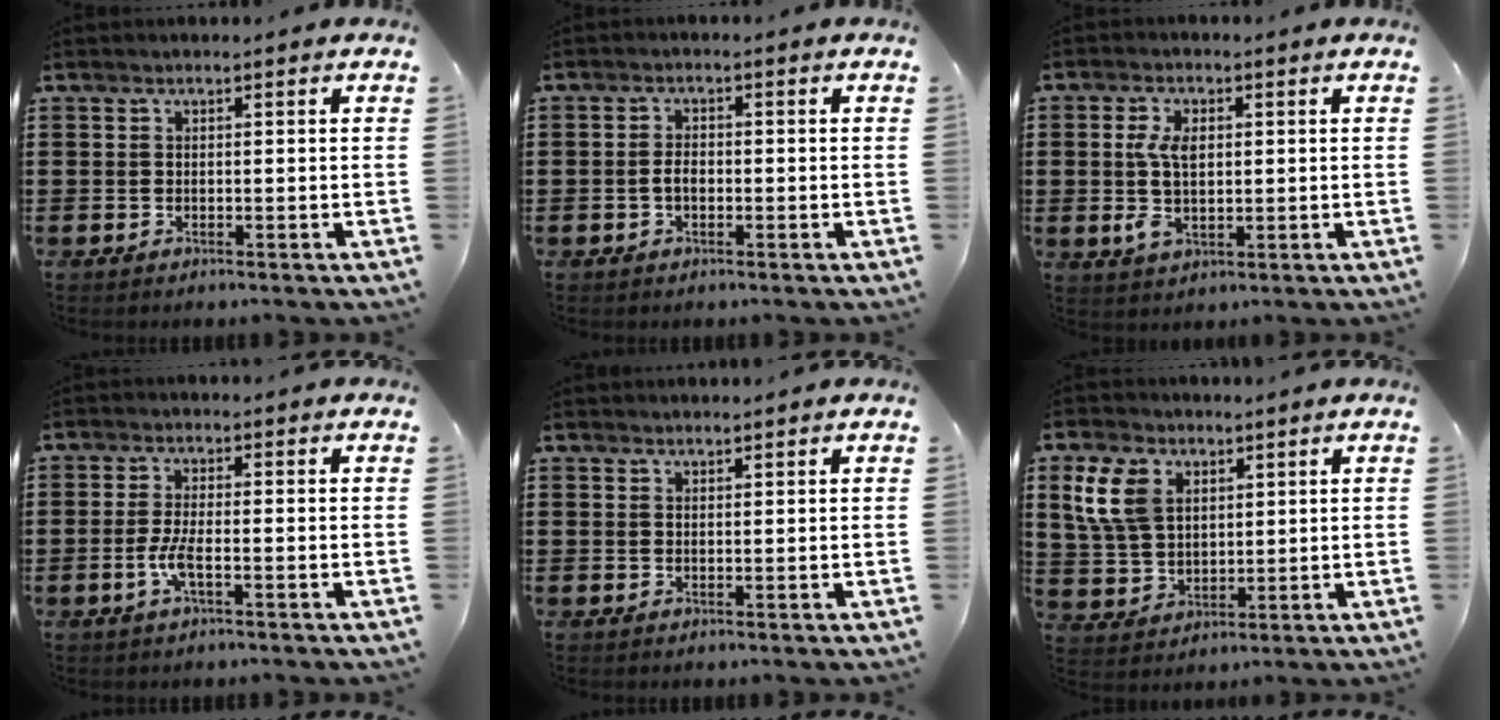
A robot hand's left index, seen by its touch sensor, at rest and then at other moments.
{"total": 2.1, "force": [-0.4, 1.1, 1.8], "torque": [-0.043, 0.001, -0.011]}
{"total": 5.8, "force": [0.5, 3.2, 4.8], "torque": [-0.110, 0.006, 0.005]}
{"total": 3.6, "force": [-1.4, 0.7, 3.3], "torque": [-0.078, -0.006, -0.030]}
{"total": 1.0, "force": [1.0, 0.2, 0.0], "torque": [-0.002, 0.000, 0.020]}
{"total": 8.1, "force": [3.6, 5.5, 4.6], "torque": [-0.122, 0.014, 0.068]}